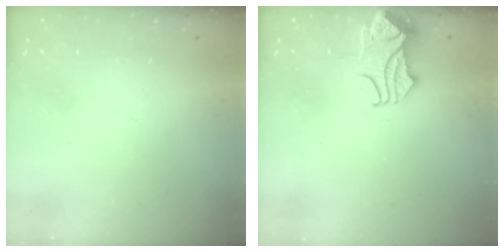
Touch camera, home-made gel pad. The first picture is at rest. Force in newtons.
{"total": 1.7, "press": 1.2, "slide": 1.1}